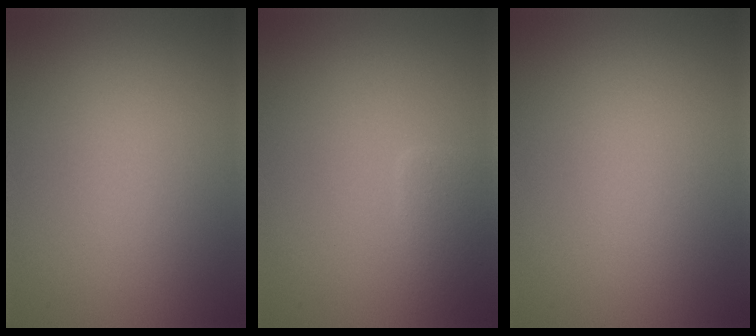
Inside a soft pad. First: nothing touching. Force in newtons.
{"total": 2.0, "press": 2.0, "slide": 0.0}
{"total": 0.0}